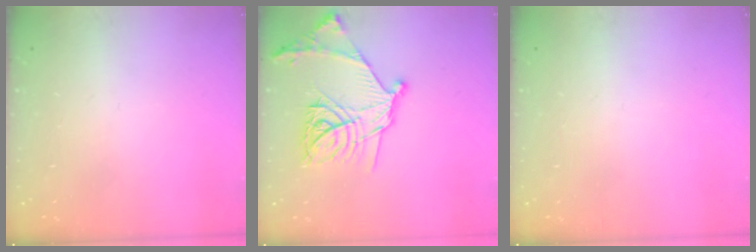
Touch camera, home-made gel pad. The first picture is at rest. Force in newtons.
{"total": 21.1, "press": 21.0, "slide": 1.2}
{"total": 0.0}